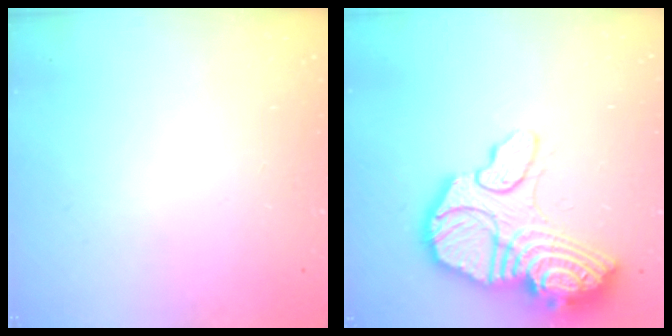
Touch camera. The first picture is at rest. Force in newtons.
{"total": 27.3, "press": 27.1, "slide": 2.8}